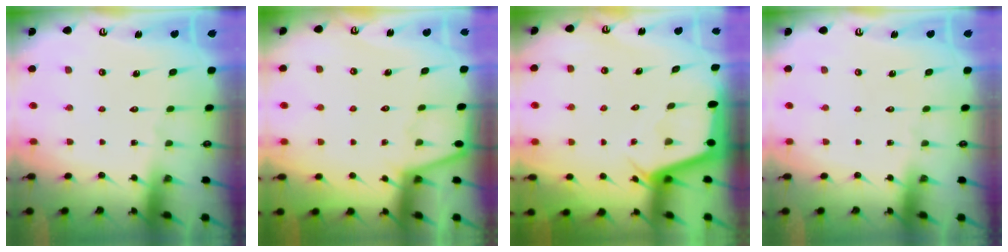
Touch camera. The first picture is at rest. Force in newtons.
{"total": 2.4, "press": 2.4, "slide": 0.2}
{"total": 2.9, "press": 2.9, "slide": 0.3}
{"total": 0.0}